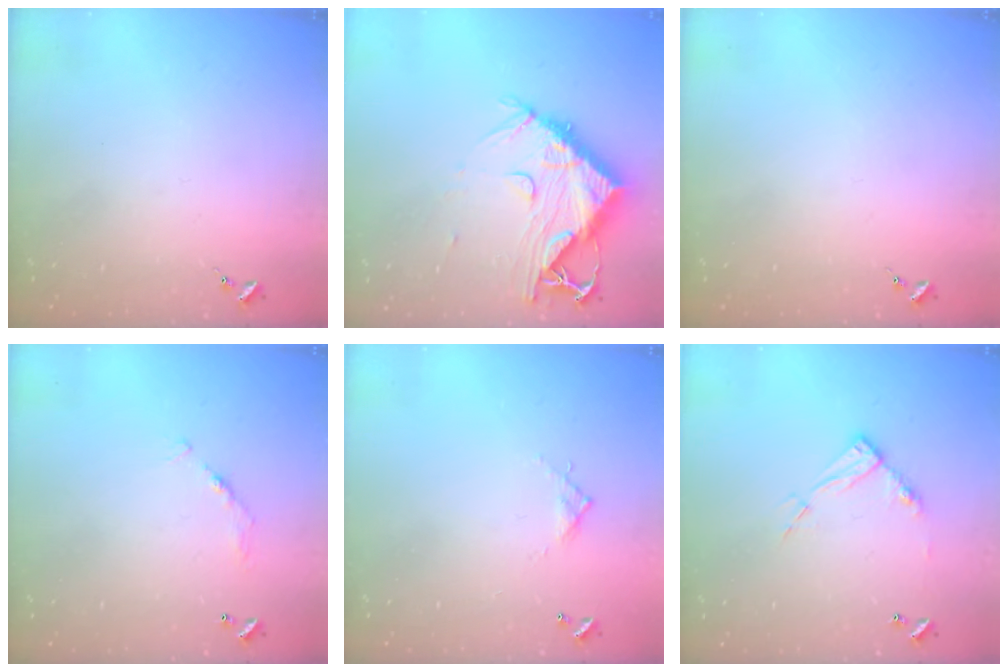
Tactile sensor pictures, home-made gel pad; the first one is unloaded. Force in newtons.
{"total": 13.2, "press": 13.1, "slide": 1.4}
{"total": 0.0}
{"total": 6.8, "press": 6.8, "slide": 0.5}
{"total": 4.2, "press": 4.2, "slide": 0.2}
{"total": 11.8, "press": 11.7, "slide": 1.1}